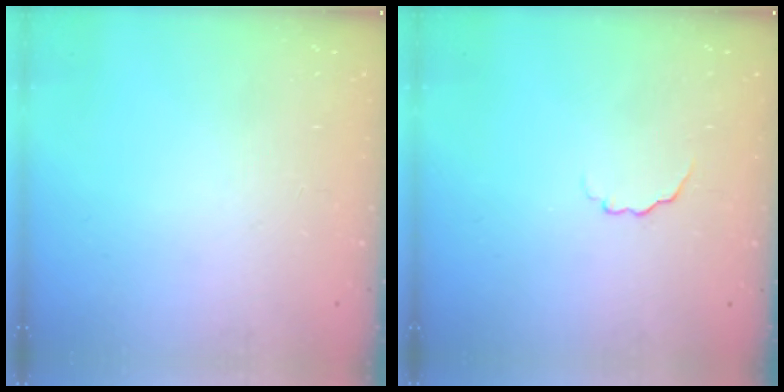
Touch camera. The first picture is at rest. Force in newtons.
{"total": 3.3, "press": 3.2, "slide": 0.8}